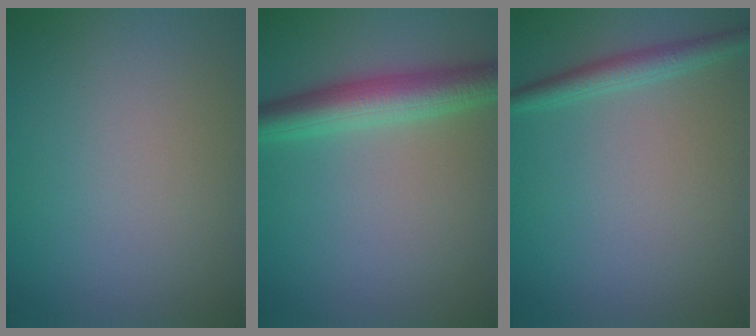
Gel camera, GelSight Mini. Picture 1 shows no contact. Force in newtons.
{"total": 4.9, "press": 4.9, "slide": 0.0}
{"total": 2.2, "press": 2.2, "slide": 0.1}